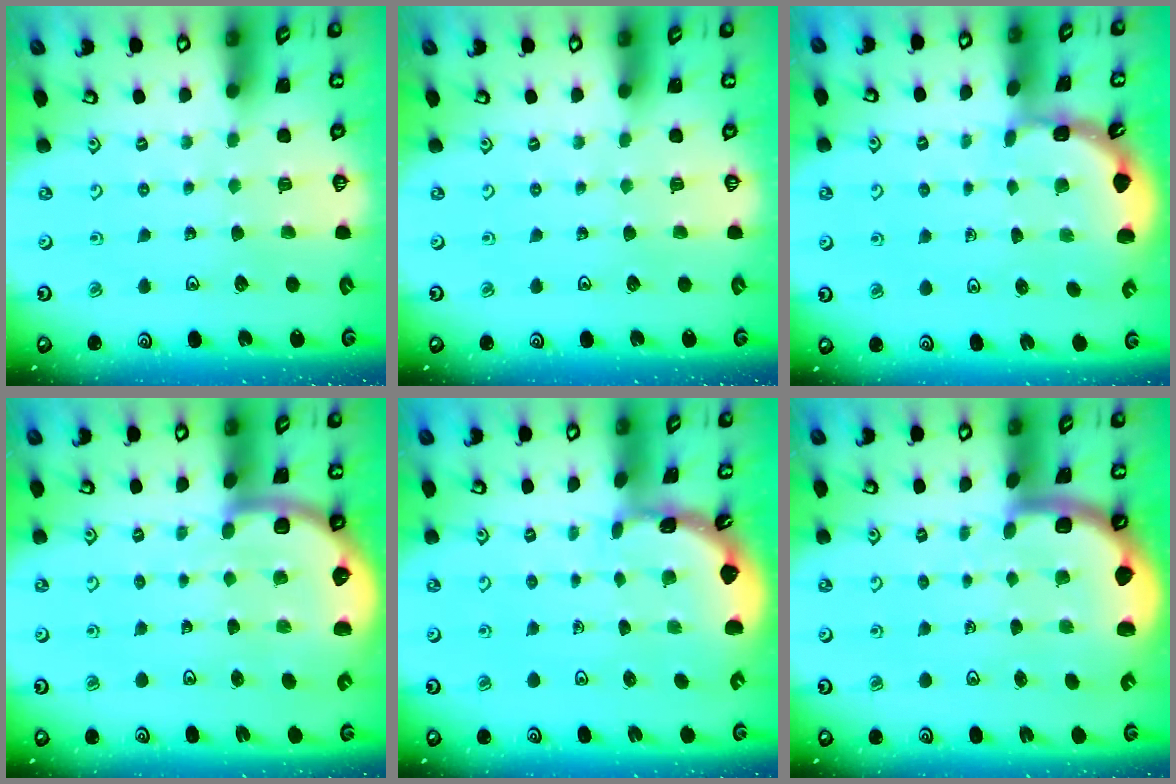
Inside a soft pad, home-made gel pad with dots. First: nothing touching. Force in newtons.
{"total": 0.0}
{"total": 1.7, "press": 1.7, "slide": 0.0}
{"total": 6.5, "press": 6.1, "slide": 2.4}
{"total": 1.8, "press": 1.8, "slide": 0.1}
{"total": 5.4, "press": 5.1, "slide": 1.8}